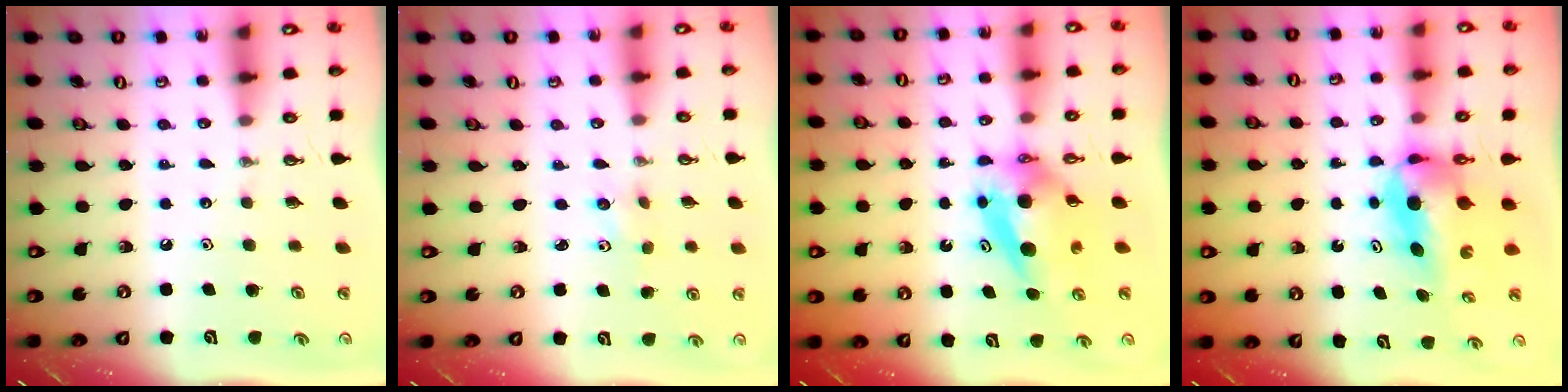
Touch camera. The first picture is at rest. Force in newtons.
{"total": 4.7, "press": 4.0, "slide": 2.4}
{"total": 6.5, "press": 6.5, "slide": 0.5}
{"total": 6.8, "press": 6.5, "slide": 2.3}